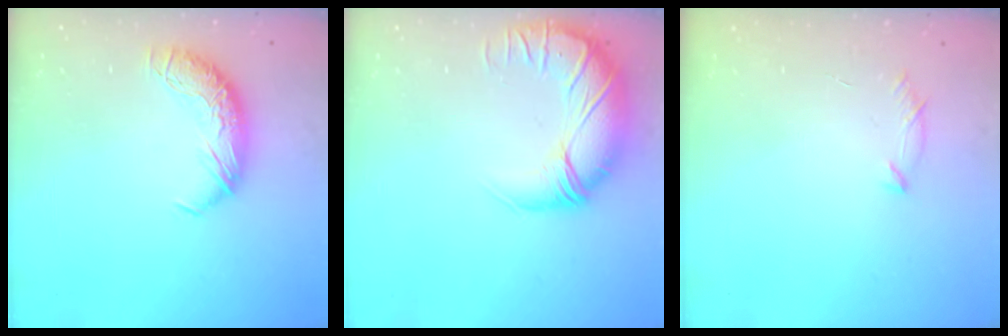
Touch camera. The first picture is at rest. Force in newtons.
{"total": 4.0, "press": 2.2, "slide": 3.4}
{"total": 7.0, "press": 6.9, "slide": 0.8}